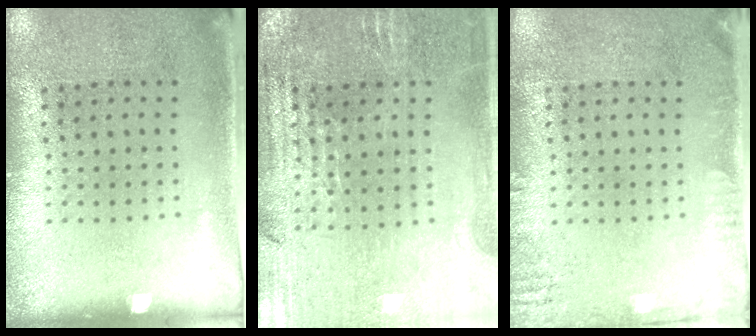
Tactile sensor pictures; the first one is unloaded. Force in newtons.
{"total": 1.8, "press": 1.7, "slide": 0.4}
{"total": 1.7, "press": 1.7, "slide": 0.2}